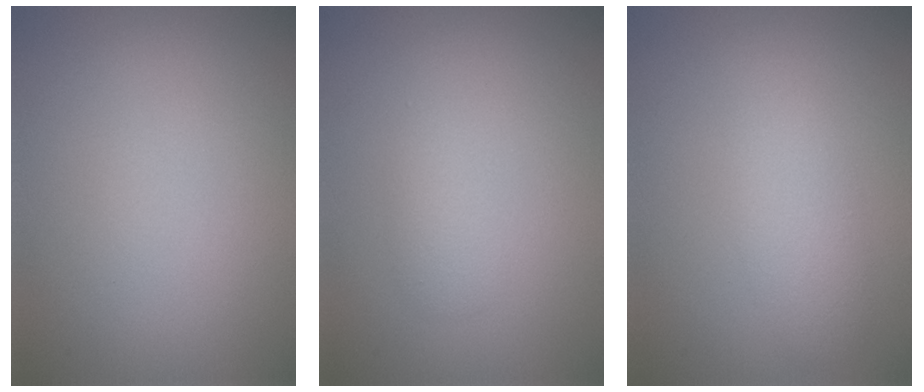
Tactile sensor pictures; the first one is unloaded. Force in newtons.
{"total": 1.4, "press": 1.4, "slide": 0.0}
{"total": 2.6, "press": 2.6, "slide": 0.1}